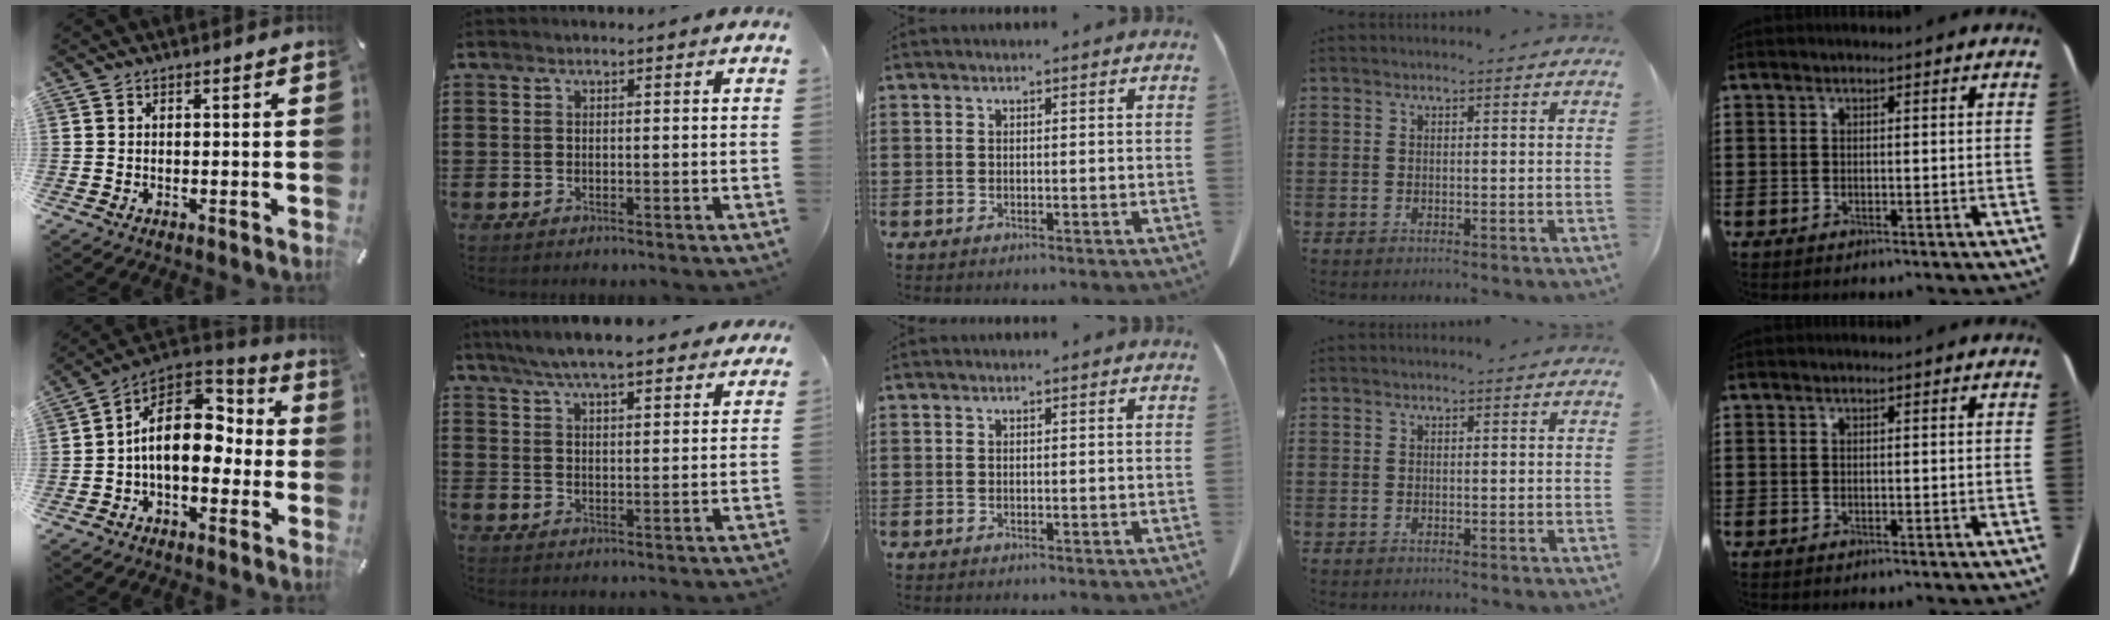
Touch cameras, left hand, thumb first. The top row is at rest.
{"thumb": {"total": 15.2, "force": [0.4, 10.1, 11.4], "torque": [-0.194, -0.005, 0.004]}, "index": {"total": 6.6, "force": [6.1, 0.6, 2.6], "torque": [-0.071, -0.017, 0.110]}}